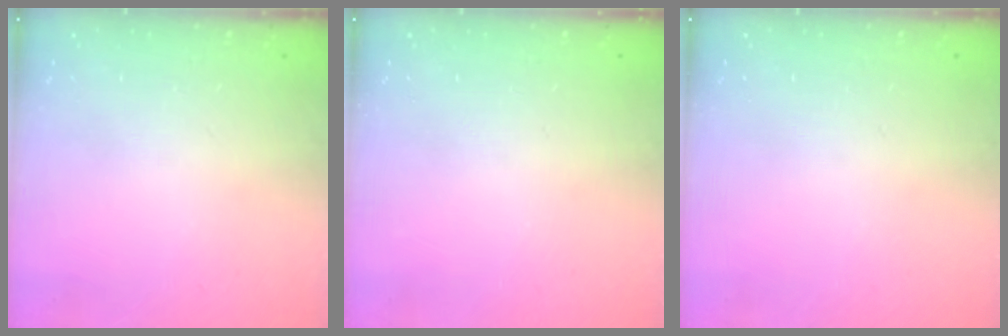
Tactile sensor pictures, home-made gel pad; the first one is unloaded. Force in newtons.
{"total": 0.0}
{"total": 0.0}